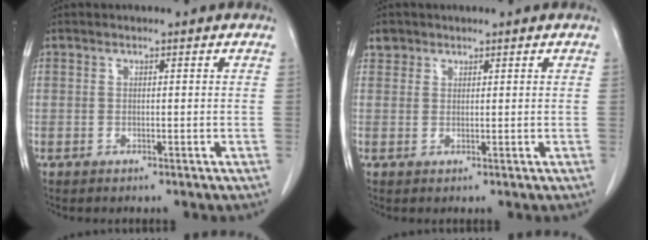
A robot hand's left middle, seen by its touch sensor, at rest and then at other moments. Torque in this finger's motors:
{"motor_torque": [0.03, -0.02, 0.01, 0.01]}